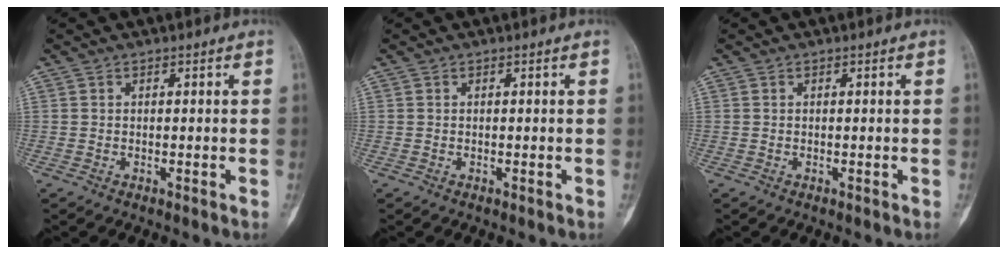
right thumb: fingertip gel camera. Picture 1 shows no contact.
{"total": 0.0}
{"total": 0.0}